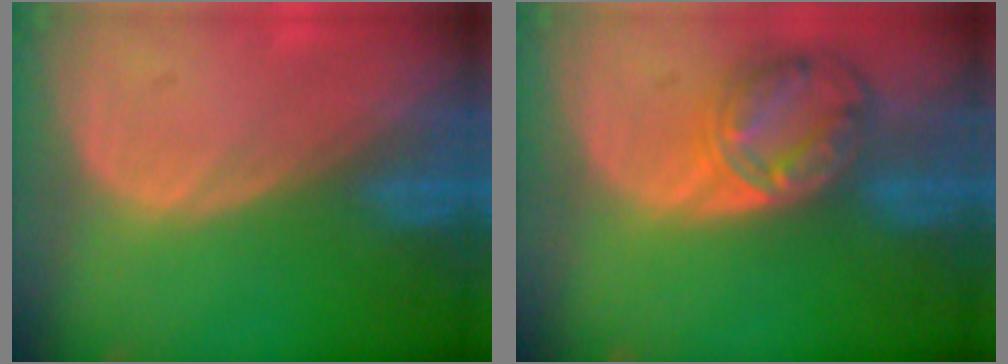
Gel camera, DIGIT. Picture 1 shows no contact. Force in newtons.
{"total": 8.2, "press": 7.0, "slide": 4.3}